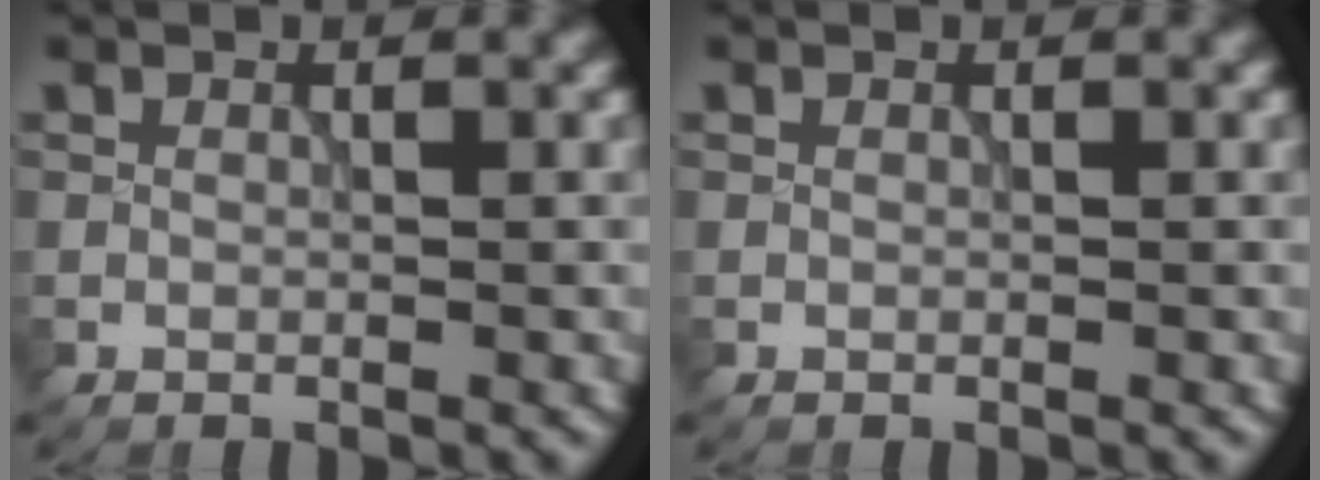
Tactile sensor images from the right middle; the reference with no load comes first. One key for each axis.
{"total": 0.0}